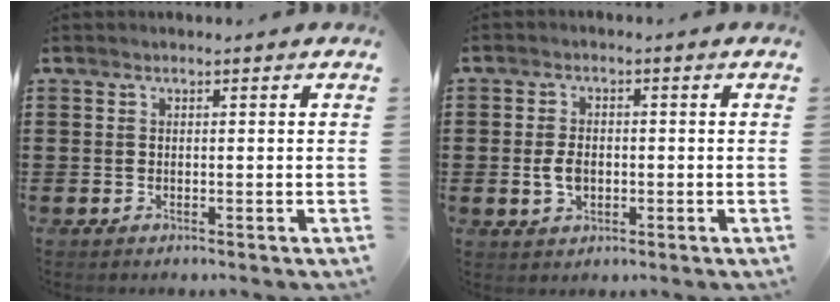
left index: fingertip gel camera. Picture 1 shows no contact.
{"total": 3.6, "force": [-0.3, 2.2, 2.8], "torque": [-0.062, 0.001, -0.008]}